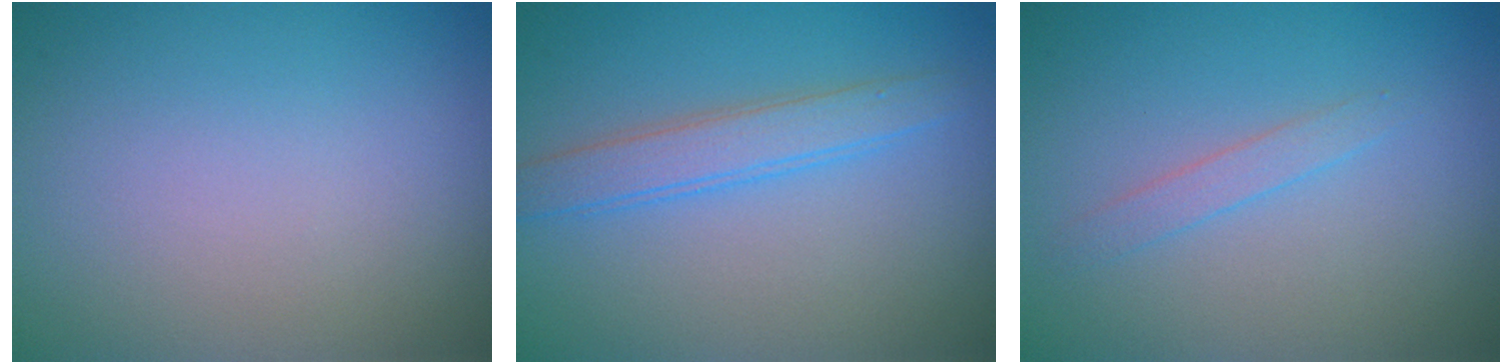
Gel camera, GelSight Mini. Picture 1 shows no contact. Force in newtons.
{"total": 2.7, "press": 2.7, "slide": 0.1}
{"total": 1.2, "press": 1.2, "slide": 0.1}